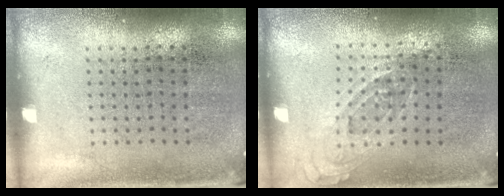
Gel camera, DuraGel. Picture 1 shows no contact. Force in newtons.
{"total": 0.7, "press": 0.7, "slide": 0.3}